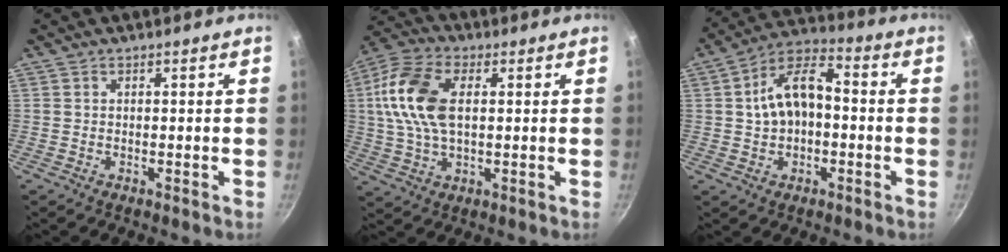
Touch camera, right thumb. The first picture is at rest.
{"total": 13.7, "force": [1.9, 7.9, 11.0], "torque": [-0.211, 0.017, 0.023]}
{"total": 11.7, "force": [0.0, 7.3, 9.1], "torque": [-0.141, 0.043, -0.009]}